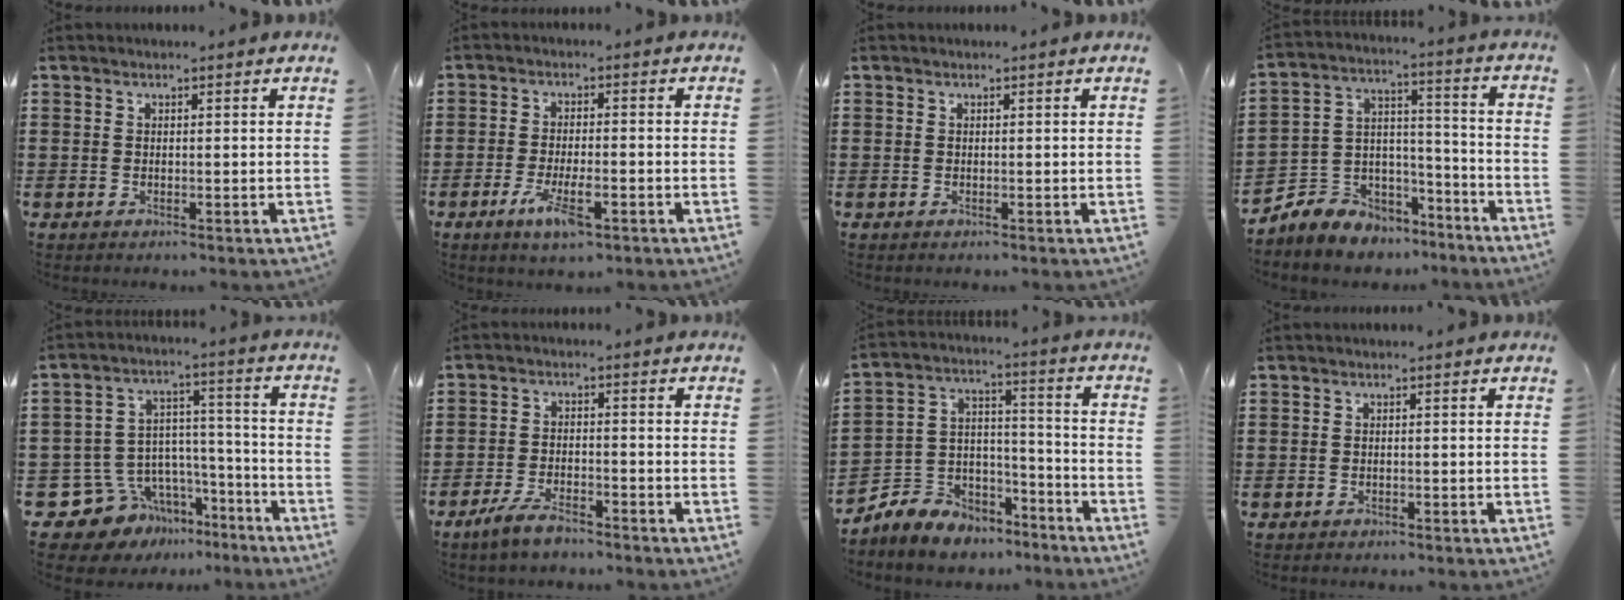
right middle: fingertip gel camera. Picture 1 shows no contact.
{"total": 6.3, "force": [-2.9, 1.8, 5.3], "torque": [-0.116, -0.013, -0.055]}
{"total": 0.0}
{"total": 5.9, "force": [-5.0, 3.0, -1.1], "torque": [-0.008, -0.004, -0.104]}
{"total": 9.8, "force": [-7.1, 6.6, 1.5], "torque": [-0.062, 0.004, -0.129]}
{"total": 4.5, "force": [-3.5, 1.3, 2.4], "torque": [-0.052, 0.004, -0.070]}
{"total": 6.2, "force": [-5.5, 2.6, -1.1], "torque": [-0.005, -0.001, -0.116]}
{"total": 1.0, "force": [-0.6, 0.8, -0.1], "torque": [0.000, 0.004, -0.016]}